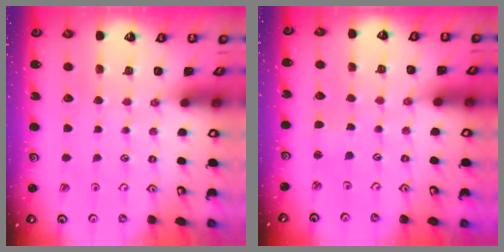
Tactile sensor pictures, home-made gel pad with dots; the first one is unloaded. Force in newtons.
{"total": 2.5, "press": 2.5, "slide": 0.2}